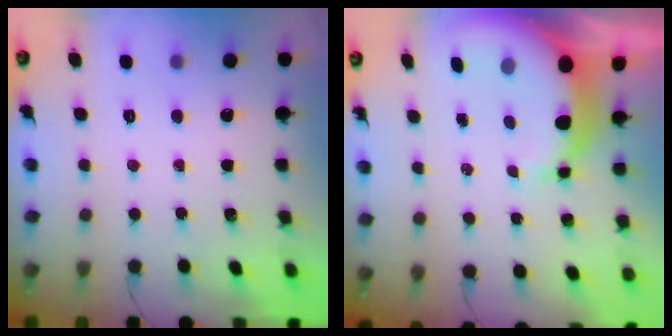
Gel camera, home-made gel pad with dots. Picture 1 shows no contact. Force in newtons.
{"total": 10.5, "press": 10.3, "slide": 2.0}